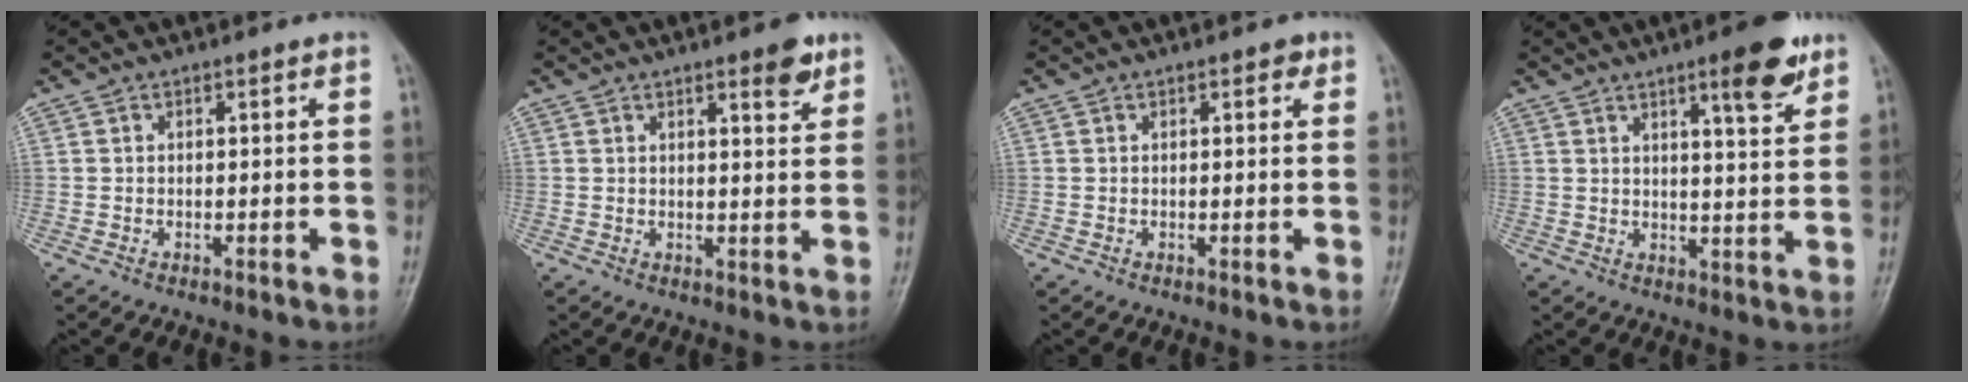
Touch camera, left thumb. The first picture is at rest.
{"total": 4.4, "force": [2.8, 1.2, 3.1], "torque": [-0.033, -0.017, 0.035]}
{"total": 1.4, "force": [0.7, 0.8, 0.9], "torque": [-0.004, 0.000, 0.006]}
{"total": 8.4, "force": [5.2, 1.6, 6.5], "torque": [-0.083, -0.031, 0.072]}